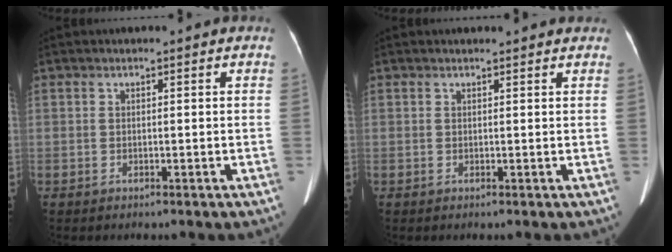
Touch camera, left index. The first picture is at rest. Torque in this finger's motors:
{"motor_torque": [0.11, 0.12, -0.03, -0.01]}